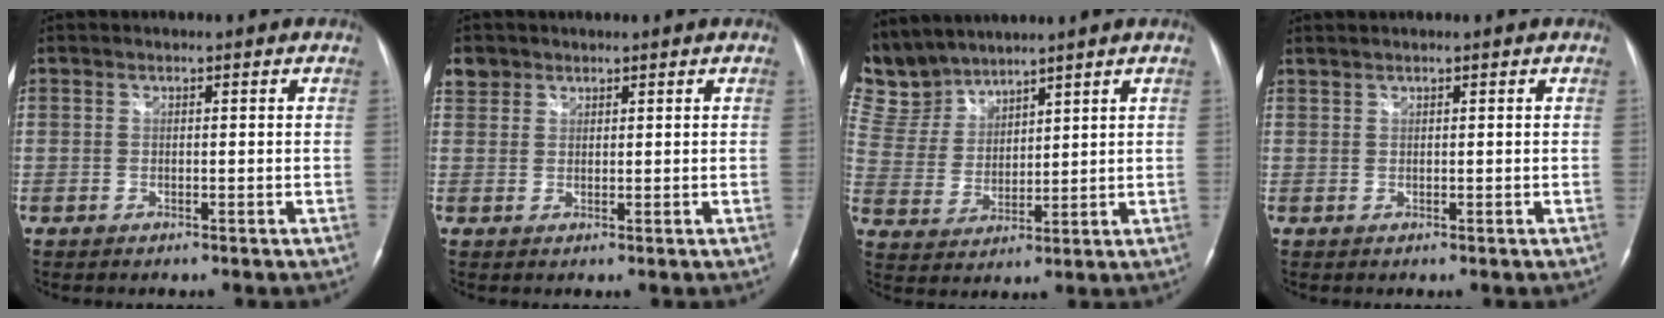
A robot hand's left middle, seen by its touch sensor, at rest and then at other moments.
{"total": 2.7, "force": [1.8, 1.9, 0.1], "torque": [0.002, 0.010, 0.033]}
{"total": 8.8, "force": [8.5, 2.0, 0.4], "torque": [-0.030, 0.014, 0.193]}
{"total": 0.8, "force": [0.8, 0.0, 0.1], "torque": [-0.007, 0.007, 0.021]}